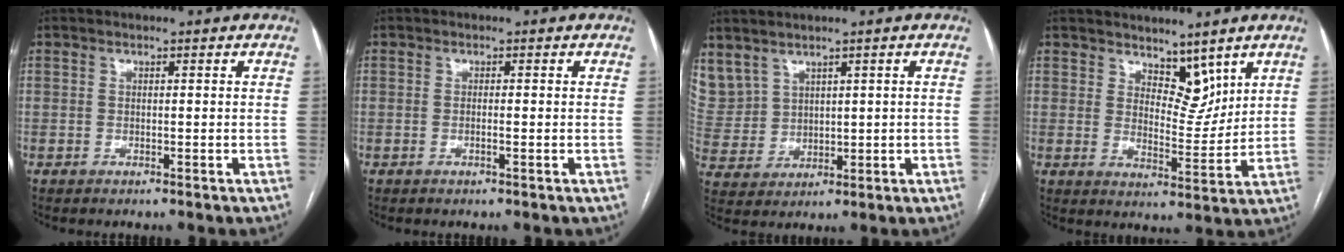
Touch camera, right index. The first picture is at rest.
{"total": 0.7, "force": [-0.3, 0.0, 0.7], "torque": [-0.014, 0.000, -0.004]}
{"total": 10.5, "force": [5.9, 8.2, 2.9], "torque": [-0.112, 0.035, 0.151]}
{"total": 5.8, "force": [4.4, 2.8, 2.5], "torque": [-0.031, -0.008, 0.080]}